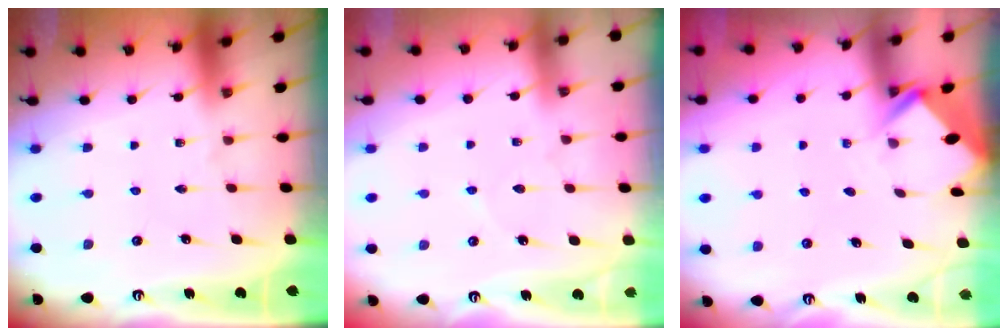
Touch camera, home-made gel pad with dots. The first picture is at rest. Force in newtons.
{"total": 4.8, "press": 4.8, "slide": 0.6}
{"total": 2.7, "press": 2.7, "slide": 0.1}